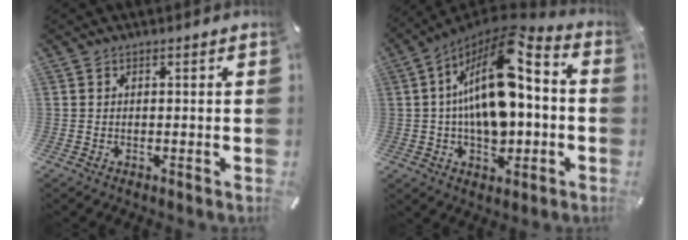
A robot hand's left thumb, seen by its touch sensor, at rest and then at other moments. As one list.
[{"total": 17.8, "force": [1.3, 10.2, 14.5], "torque": [-0.265, -0.015, 0.020]}]